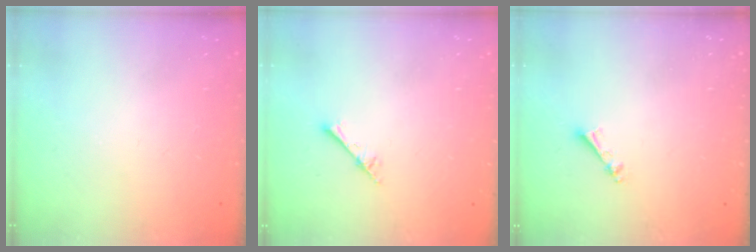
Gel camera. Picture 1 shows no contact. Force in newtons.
{"total": 2.6, "press": 2.6, "slide": 0.3}
{"total": 3.7, "press": 3.7, "slide": 0.3}